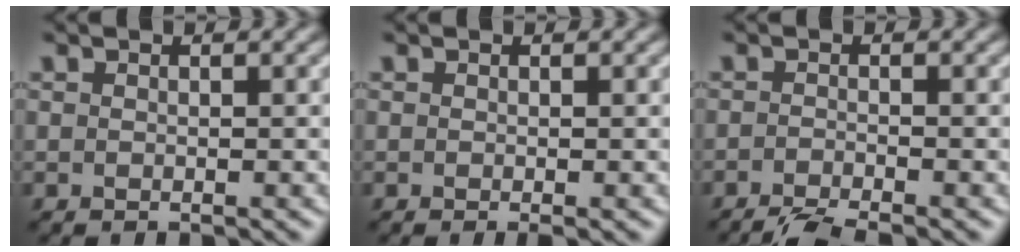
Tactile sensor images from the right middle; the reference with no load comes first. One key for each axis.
{"total": 0.8, "fx": -0.2, "fy": 0.2, "fz": 0.8, "tx": -0.013, "ty": -0.004, "tz": -0.003}
{"total": 3.9, "fx": -3.3, "fy": 0.4, "fz": 2.1, "tx": -0.035, "ty": -0.003, "tz": -0.066}